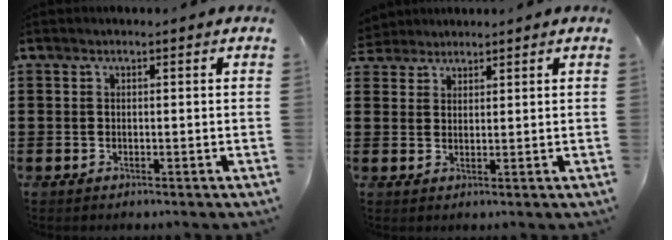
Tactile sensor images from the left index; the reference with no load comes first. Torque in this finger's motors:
{"motor_torque": [-0.01, 0.00, -0.21, -0.04]}